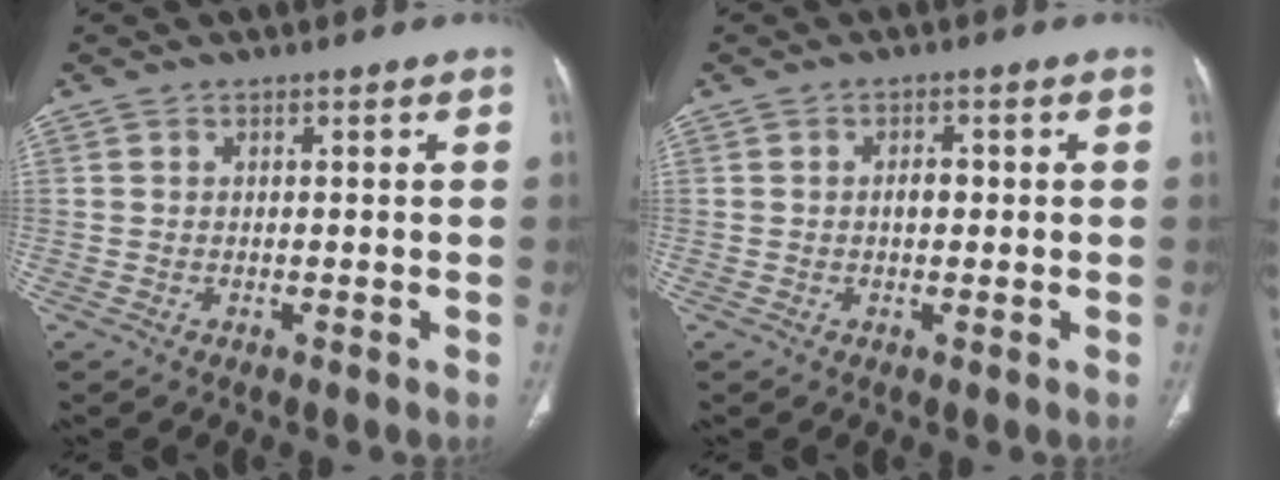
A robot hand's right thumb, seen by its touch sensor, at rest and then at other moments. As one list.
[{"total": 2.1, "force": [0.0, 1.3, 1.7], "torque": [-0.021, 0.006, -0.003]}]